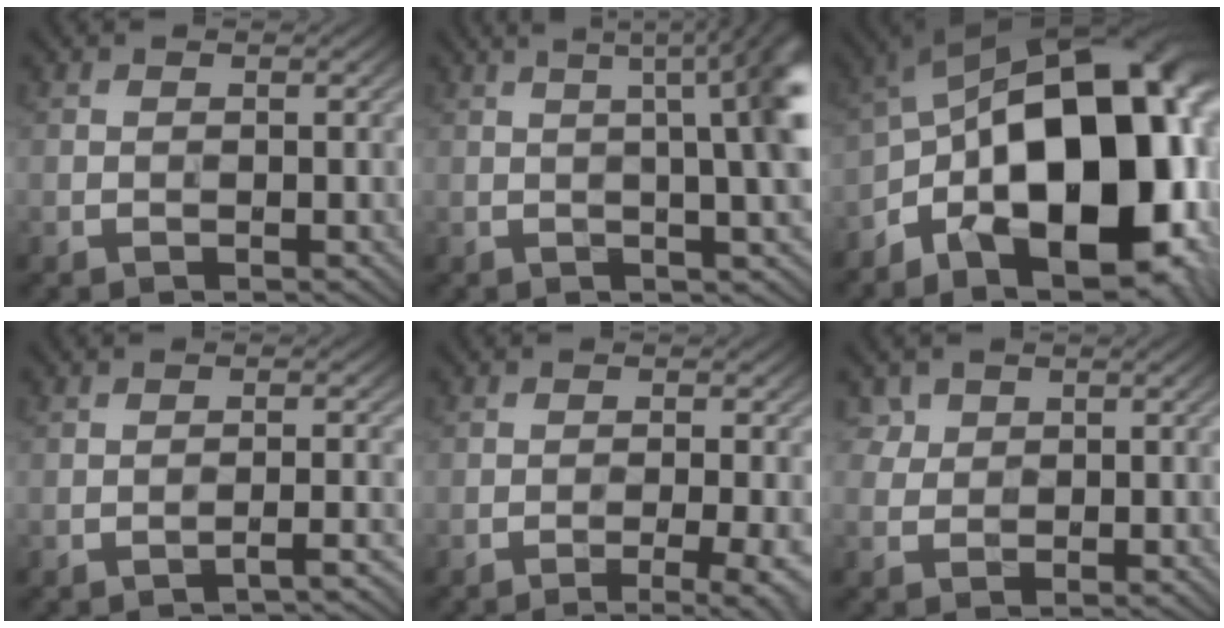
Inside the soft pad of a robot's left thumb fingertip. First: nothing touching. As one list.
[{"total": 10.3, "force": [2.3, 2.8, 9.6], "torque": [-0.088, 0.055, 0.012]}, {"total": 21.2, "force": [-6.3, 10.5, 17.3], "torque": [-0.278, -0.013, -0.092]}, {"total": 1.9, "force": [-1.6, -0.2, 1.0], "torque": [-0.014, 0.015, -0.029]}, {"total": 4.8, "force": [-2.8, 0.9, 3.7], "torque": [-0.056, 0.012, -0.040]}, {"total": 2.8, "force": [1.6, 2.2, 0.7], "torque": [-0.031, -0.001, 0.038]}]